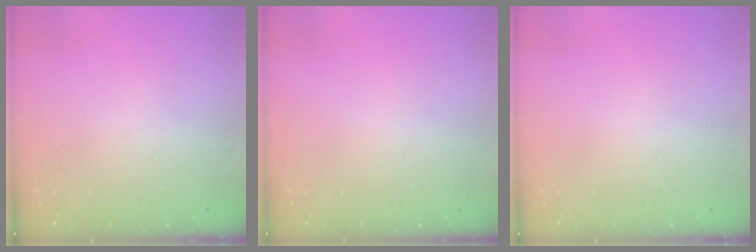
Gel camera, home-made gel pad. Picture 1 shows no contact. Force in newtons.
{"total": 0.0}
{"total": 0.0}